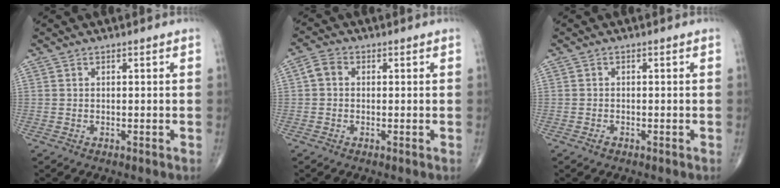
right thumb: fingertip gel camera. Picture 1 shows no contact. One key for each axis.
{"total": 3.0, "fx": 0.1, "fy": 2.3, "fz": 1.8, "tx": -0.031, "ty": 0.010, "tz": -0.004}
{"total": 0.9, "fx": -0.6, "fy": 0.5, "fz": 0.4, "tx": -0.006, "ty": 0.001, "tz": -0.013}